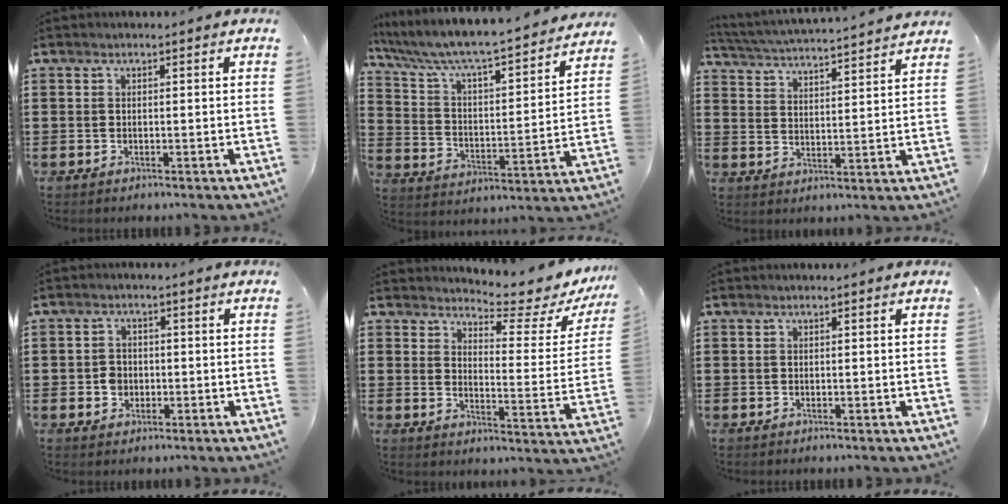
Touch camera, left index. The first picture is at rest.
{"total": 5.8, "force": [5.2, 0.3, 2.7], "torque": [-0.079, -0.049, 0.077]}
{"total": 4.3, "force": [4.1, -0.7, 0.9], "torque": [-0.039, -0.037, 0.065]}
{"total": 2.6, "force": [-0.5, 2.4, 1.0], "torque": [-0.027, 0.005, -0.013]}
{"total": 5.3, "force": [4.9, 0.1, 2.1], "torque": [-0.036, -0.050, 0.074]}
{"total": 0.0}